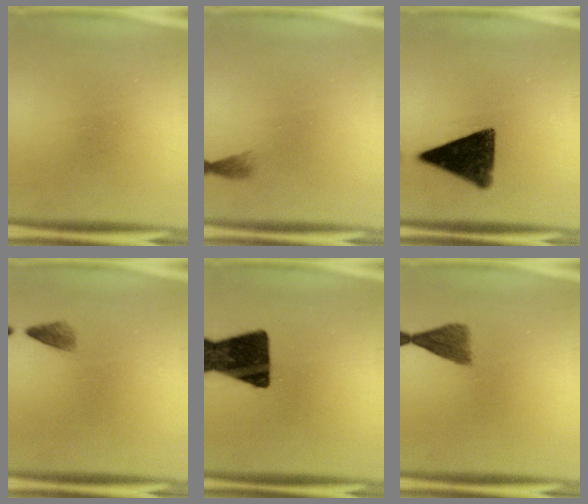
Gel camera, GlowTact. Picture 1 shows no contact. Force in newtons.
{"total": 1.0}
{"total": 12.8}
{"total": 1.5}
{"total": 16.5}
{"total": 3.6}